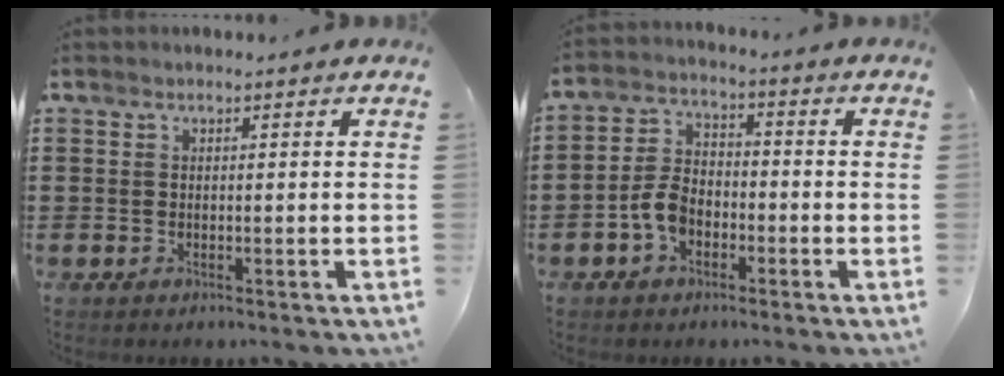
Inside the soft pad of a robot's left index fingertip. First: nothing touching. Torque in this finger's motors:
{"motor_torque": [0.87, 0.24, 0.38, 0.05]}